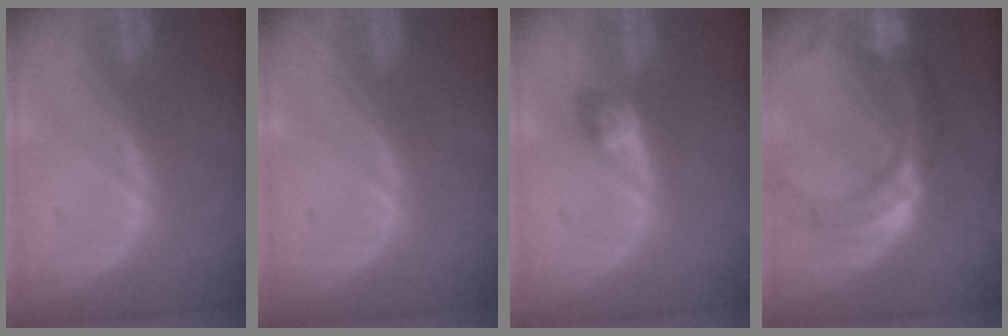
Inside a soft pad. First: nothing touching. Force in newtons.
{"total": 0.0}
{"total": 3.0, "press": 2.6, "slide": 1.5}
{"total": 11.2, "press": 9.4, "slide": 6.0}